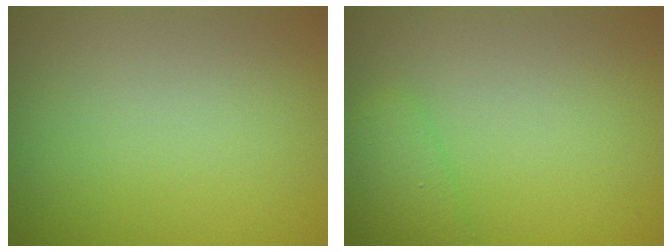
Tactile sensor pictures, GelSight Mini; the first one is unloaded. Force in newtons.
{"total": 1.7, "press": 1.7, "slide": 0.1}